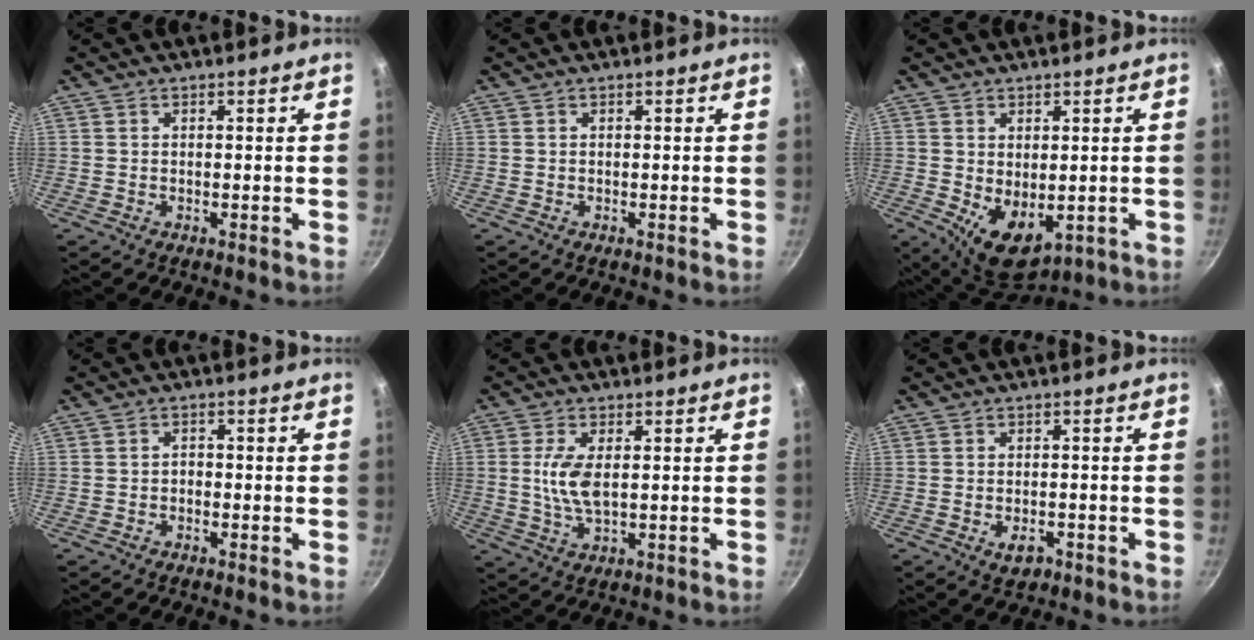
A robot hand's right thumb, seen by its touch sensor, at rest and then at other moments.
{"total": 0.0}
{"total": 8.7, "force": [-0.5, 5.5, 6.7], "torque": [-0.083, -0.020, 0.011]}
{"total": 1.4, "force": [-0.7, 1.0, 0.6], "torque": [-0.007, 0.009, -0.015]}
{"total": 6.7, "force": [0.6, 3.0, 6.0], "torque": [-0.123, -0.002, 0.012]}
{"total": 3.5, "force": [-1.6, 2.1, 2.3], "torque": [-0.034, 0.009, -0.019]}